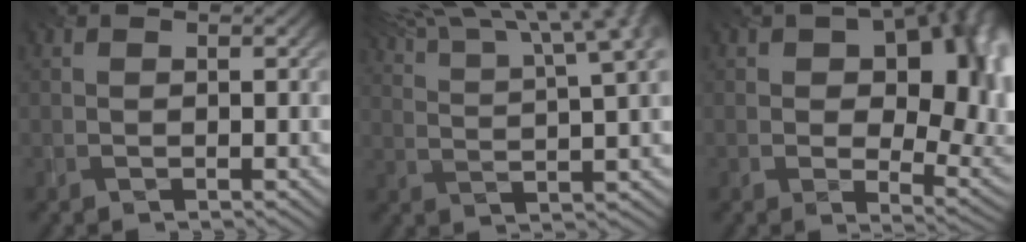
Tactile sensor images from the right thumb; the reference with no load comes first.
{"total": 16.2, "force": [11.2, 3.8, 11.1], "torque": [-0.183, 0.036, 0.147]}
{"total": 14.9, "force": [2.9, 9.1, 11.5], "torque": [-0.139, -0.011, 0.066]}